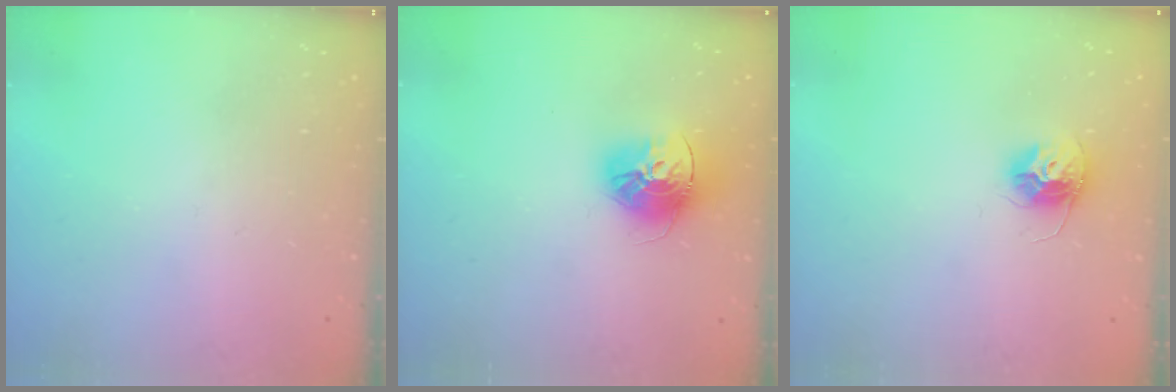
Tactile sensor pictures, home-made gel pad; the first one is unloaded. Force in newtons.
{"total": 15.1, "press": 15.0, "slide": 1.5}
{"total": 10.7, "press": 10.7, "slide": 0.7}